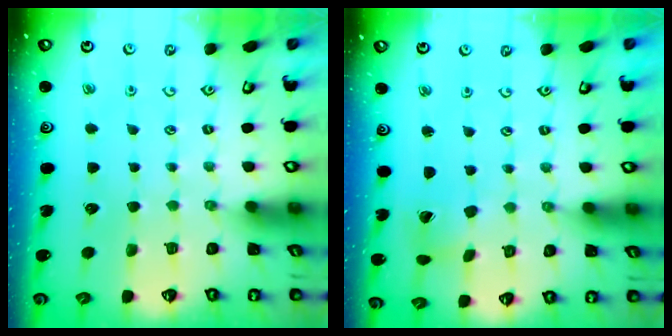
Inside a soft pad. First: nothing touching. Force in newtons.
{"total": 2.9, "press": 2.8, "slide": 0.4}